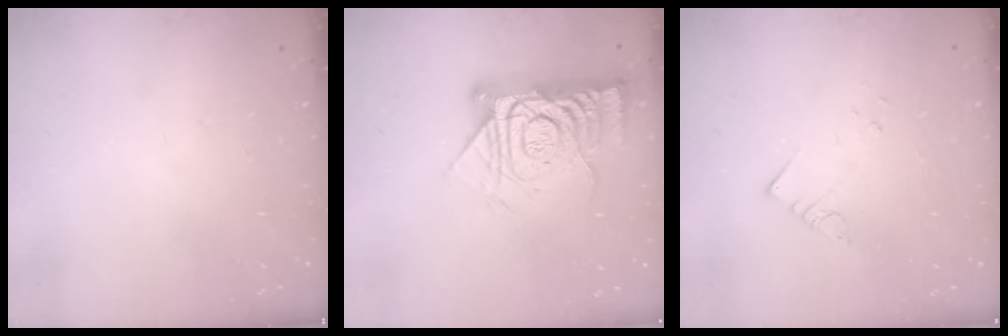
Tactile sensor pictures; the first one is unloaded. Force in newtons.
{"total": 14.6, "press": 14.5, "slide": 1.5}
{"total": 2.9, "press": 2.9, "slide": 0.4}